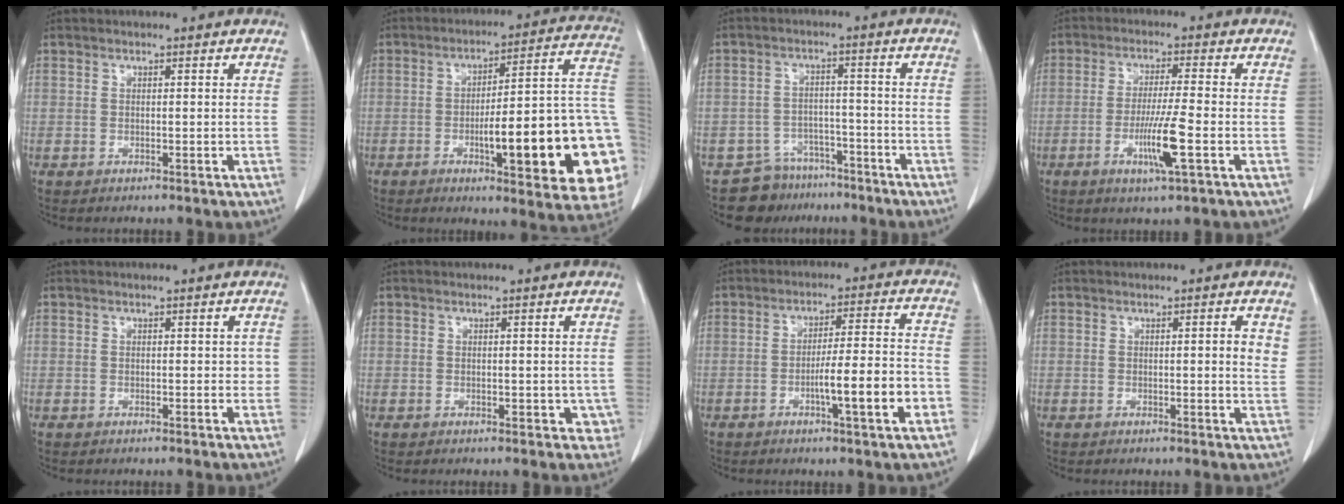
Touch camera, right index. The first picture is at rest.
{"total": 23.3, "force": [-5.1, 3.6, 22.4], "torque": [-0.206, 0.019, -0.060]}
{"total": 7.6, "force": [-6.1, 4.5, -0.1], "torque": [0.013, 0.026, -0.092]}
{"total": 7.4, "force": [-2.5, -0.5, 6.9], "torque": [-0.127, -0.015, -0.048]}
{"total": 1.3, "force": [0.1, 1.0, 0.8], "torque": [-0.005, 0.010, 0.002]}
{"total": 2.8, "force": [-0.2, 2.1, 1.9], "torque": [-0.001, 0.004, 0.002]}
{"total": 9.5, "force": [-3.3, 0.2, 8.9], "torque": [-0.137, 0.002, -0.051]}
{"total": 2.3, "force": [0.9, 0.3, 2.1], "torque": [-0.024, -0.002, 0.006]}